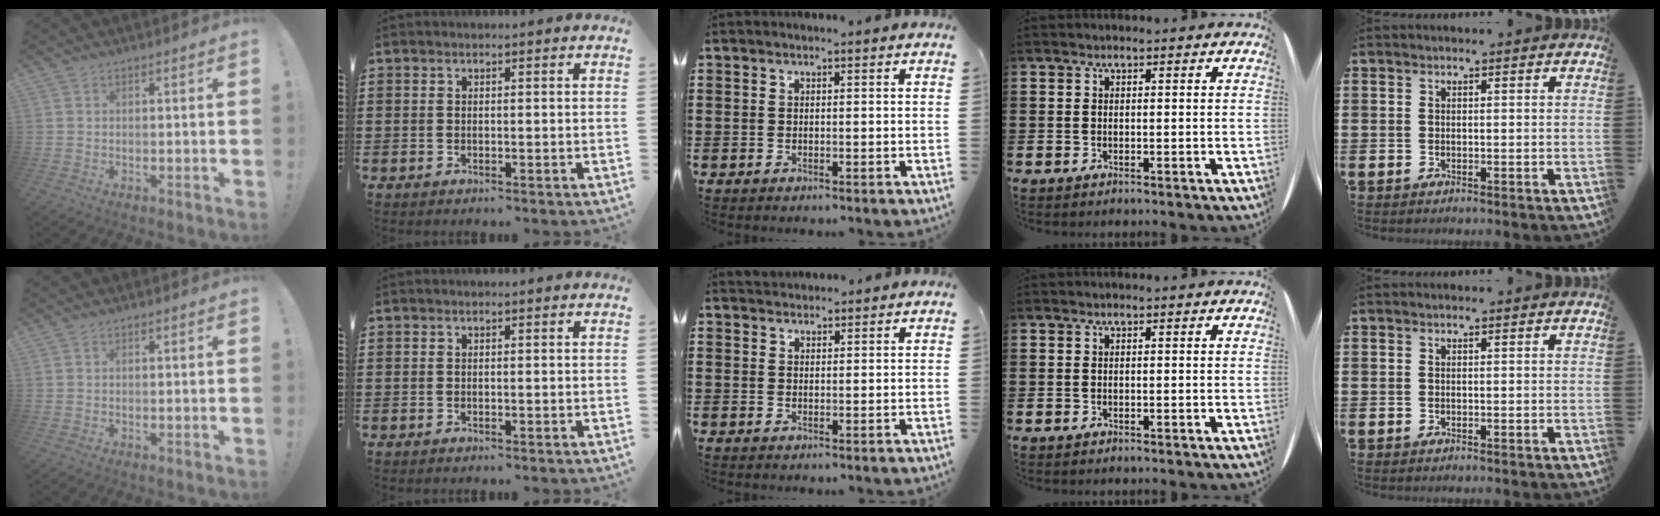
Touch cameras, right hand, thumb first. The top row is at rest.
{"middle": {"total": 1.5, "force": [1.4, 0.3, -0.2], "torque": [0.000, 0.002, 0.028]}}